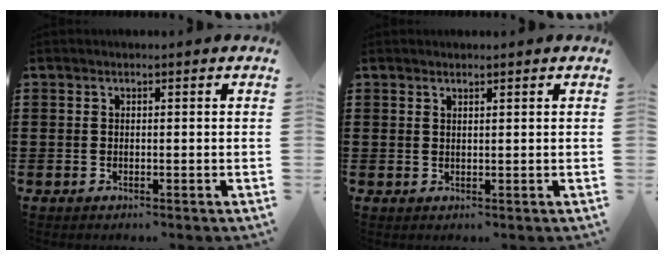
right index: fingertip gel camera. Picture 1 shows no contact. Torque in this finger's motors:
{"motor_torque": [-0.11, 0.01, -0.01, 0.01]}